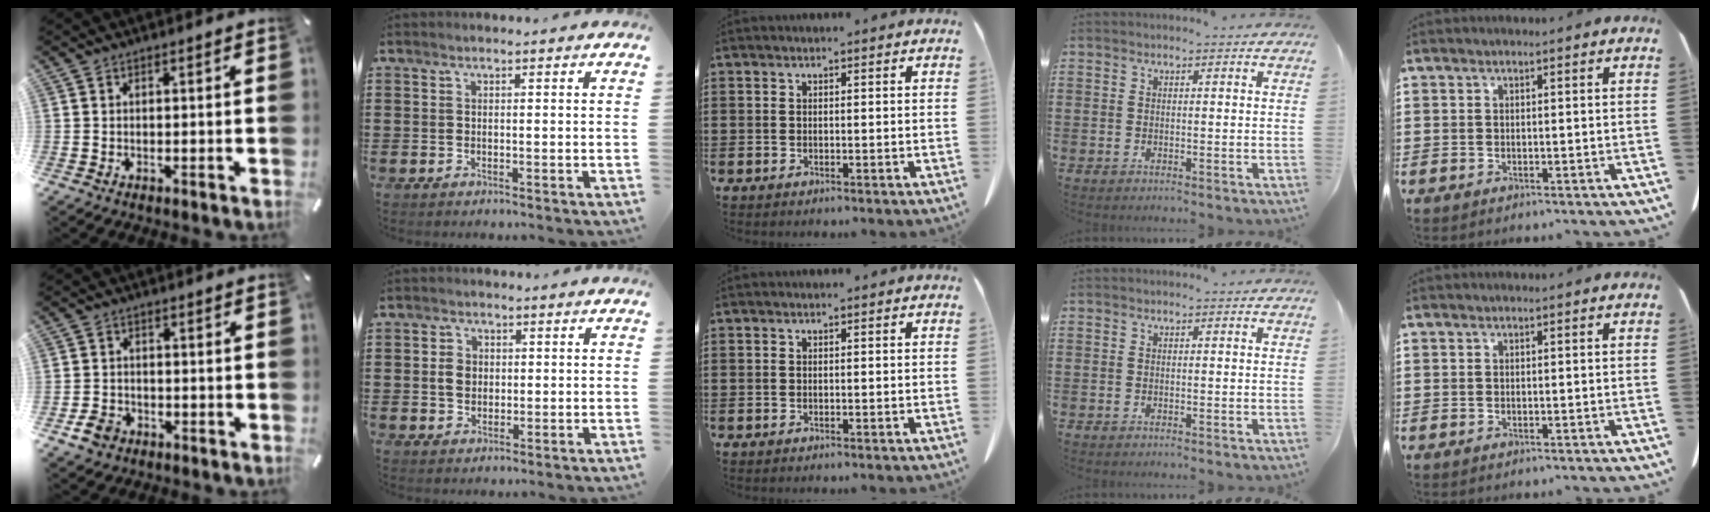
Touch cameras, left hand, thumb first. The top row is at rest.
{"thumb": {"total": 4.0, "force": [-2.0, 3.3, 1.2], "torque": [-0.023, 0.009, -0.037]}, "index": {"total": 2.9, "force": [0.2, 2.5, 1.5], "torque": [-0.036, 0.009, 0.001]}}